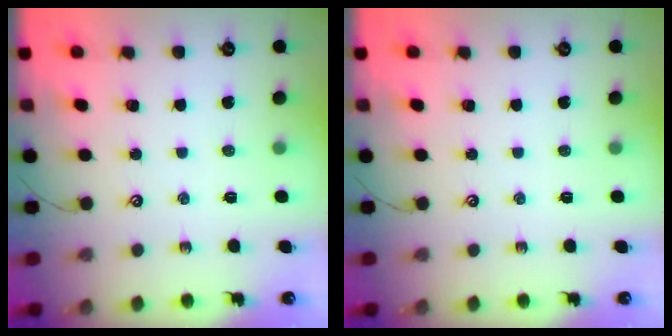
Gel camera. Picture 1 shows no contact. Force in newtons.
{"total": 0.0}